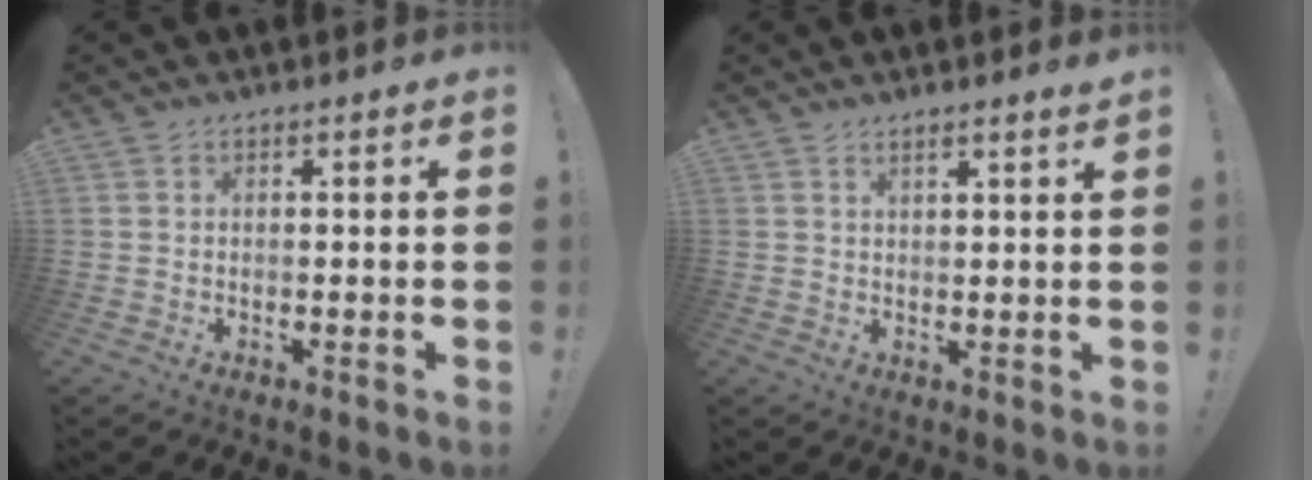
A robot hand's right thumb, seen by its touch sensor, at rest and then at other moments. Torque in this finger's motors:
{"motor_torque": [0.70, 0.27, -0.27, 0.11, 0.07]}